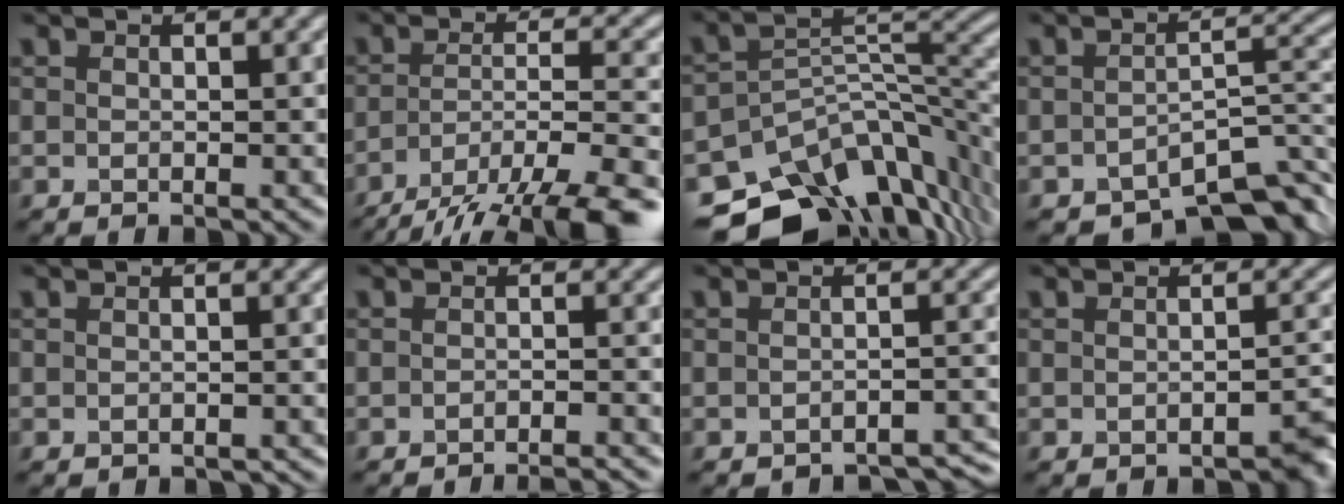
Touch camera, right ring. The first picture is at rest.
{"total": 12.4, "force": [-9.2, 3.5, 7.5], "torque": [-0.119, -0.016, -0.128]}
{"total": 14.1, "force": [-8.8, 7.6, 8.0], "torque": [-0.154, -0.012, -0.126]}
{"total": 7.5, "force": [-5.7, 2.8, 4.1], "torque": [-0.037, -0.009, -0.086]}
{"total": 1.1, "force": [-1.1, 0.2, 0.1], "torque": [0.001, -0.002, -0.014]}
{"total": 3.0, "force": [-2.8, 0.2, 1.0], "torque": [-0.005, 0.004, -0.037]}
{"total": 3.5, "force": [-3.3, 0.6, 0.9], "torque": [-0.005, -0.003, -0.037]}
{"total": 1.6, "force": [-1.3, 0.3, 0.9], "torque": [-0.008, 0.005, -0.020]}